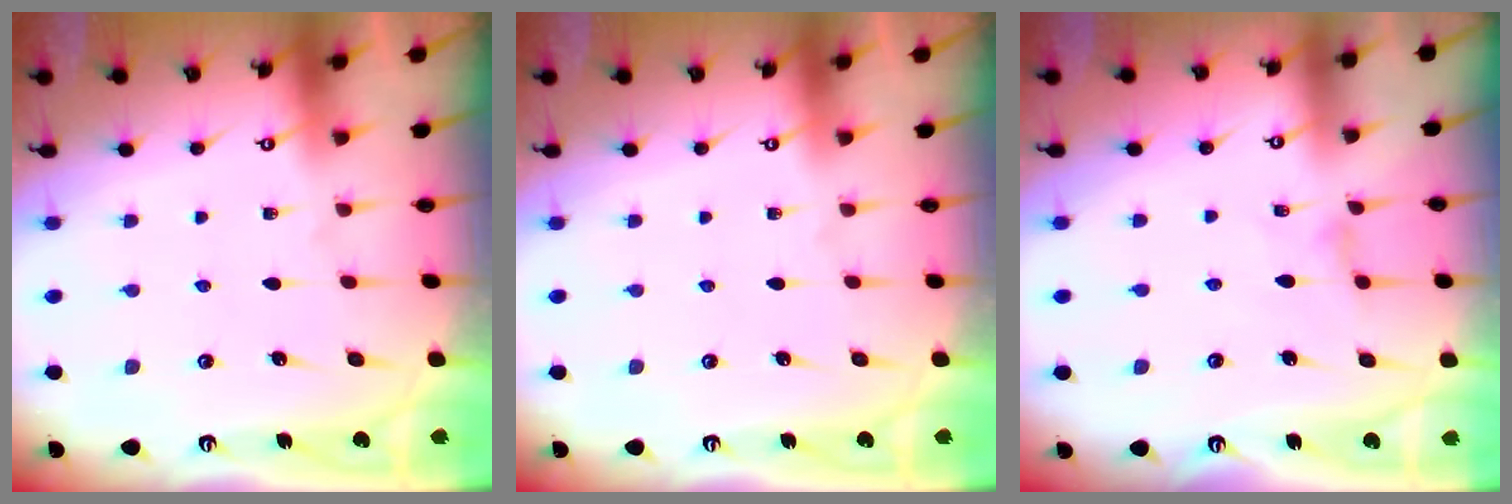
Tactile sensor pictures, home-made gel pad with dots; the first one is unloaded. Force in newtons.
{"total": 0.0}
{"total": 1.2, "press": 1.2, "slide": 0.3}